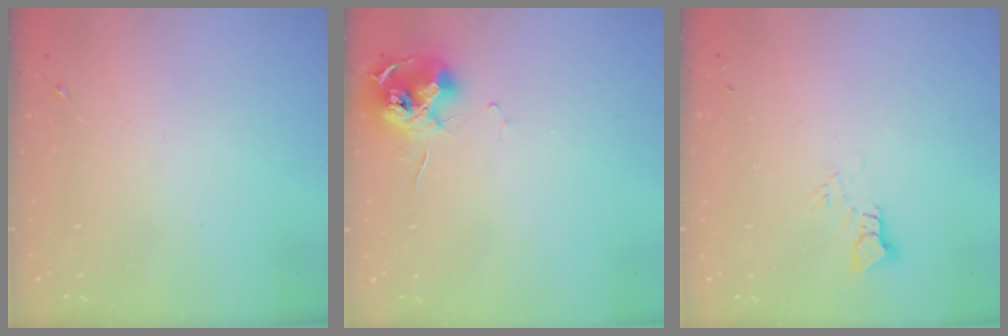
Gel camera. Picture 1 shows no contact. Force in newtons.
{"total": 12.1, "press": 12.0, "slide": 1.2}
{"total": 3.4, "press": 3.4, "slide": 0.1}